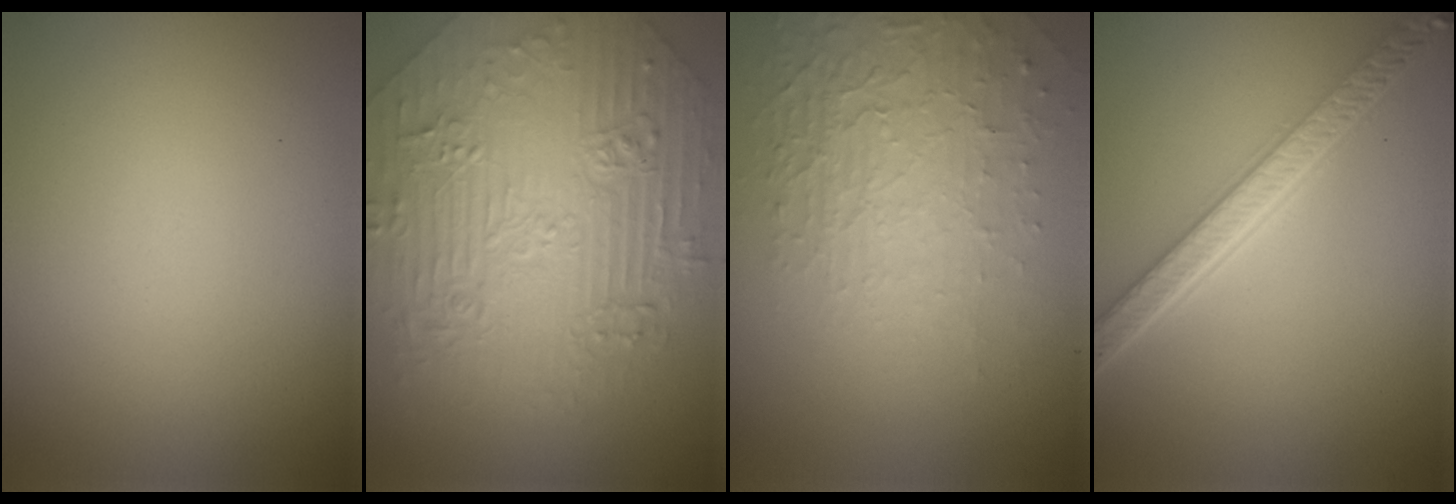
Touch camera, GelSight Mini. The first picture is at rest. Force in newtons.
{"total": 8.4, "press": 6.7, "slide": 5.1}
{"total": 5.5, "press": 3.2, "slide": 4.5}
{"total": 5.5, "press": 4.1, "slide": 3.7}